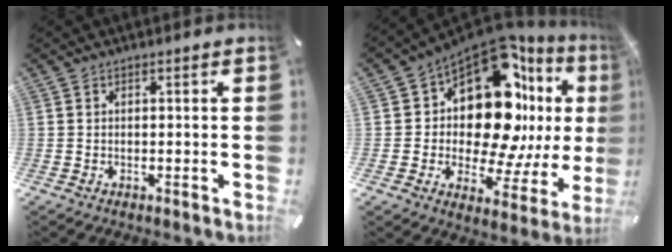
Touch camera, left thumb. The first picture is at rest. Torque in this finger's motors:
{"motor_torque": [0.66, 2.61, 2.46, -0.31, 0.16]}